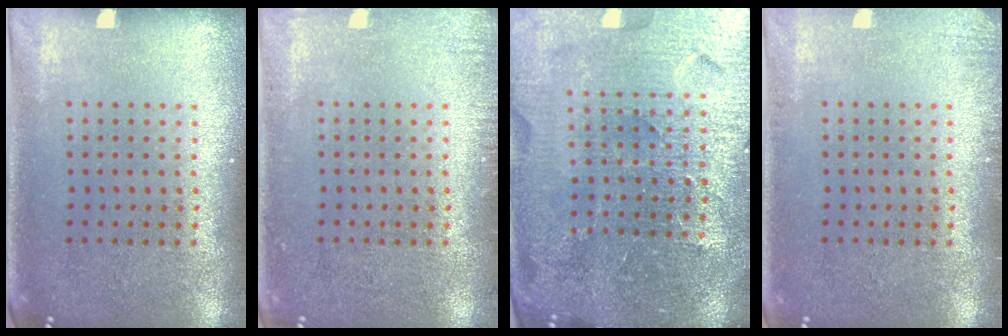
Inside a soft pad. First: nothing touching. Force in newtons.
{"total": 1.3, "press": 1.2, "slide": 0.2}
{"total": 5.1, "press": 4.7, "slide": 1.9}
{"total": 1.2, "press": 1.2, "slide": 0.2}